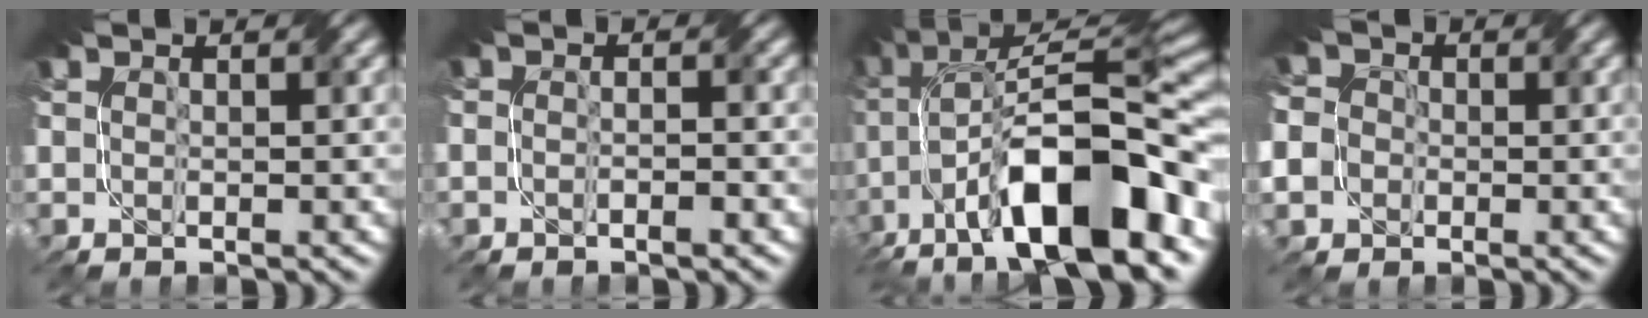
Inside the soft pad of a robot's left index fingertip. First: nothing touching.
{"total": 1.4, "force": [-0.9, 0.4, 1.0], "torque": [-0.020, 0.000, -0.019]}
{"total": 15.8, "force": [-5.5, 6.2, 13.5], "torque": [-0.228, 0.034, -0.098]}
{"total": 7.9, "force": [-2.5, 6.8, 3.1], "torque": [-0.085, -0.005, -0.071]}